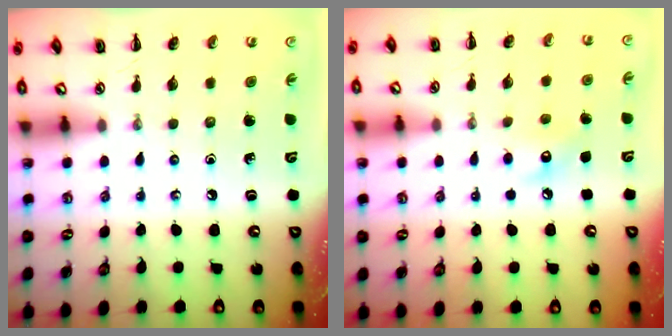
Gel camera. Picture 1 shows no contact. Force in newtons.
{"total": 7.0, "press": 6.8, "slide": 1.6}